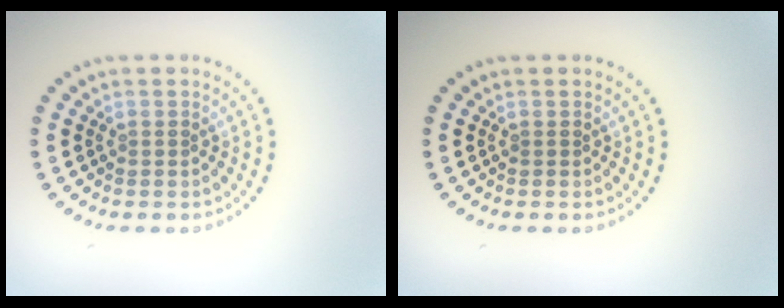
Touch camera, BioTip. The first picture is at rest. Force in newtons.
{"total": 0.0}